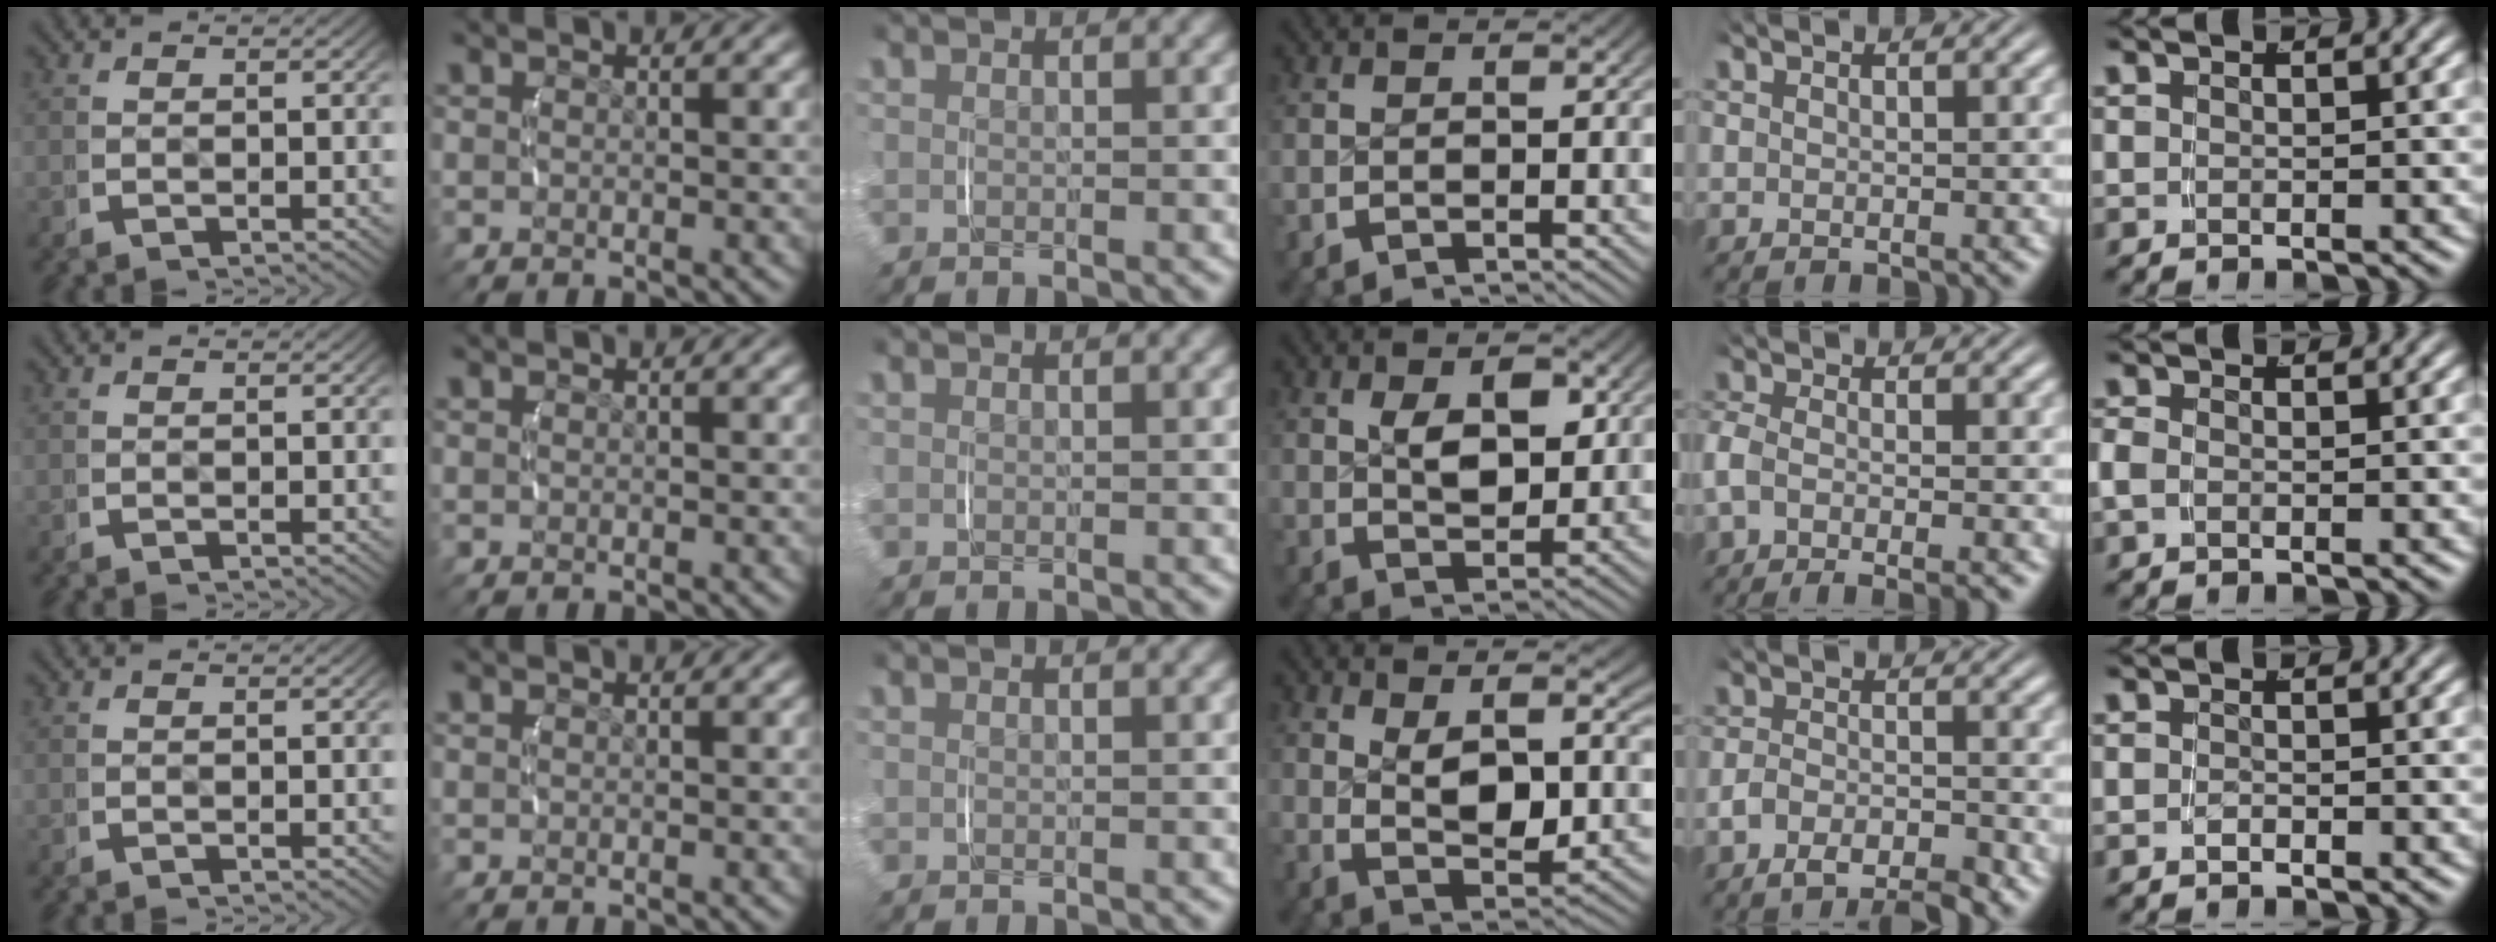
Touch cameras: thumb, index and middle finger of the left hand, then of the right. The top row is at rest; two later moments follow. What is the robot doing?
{"motion": "lift_and_place", "object": "ethernet cable"}